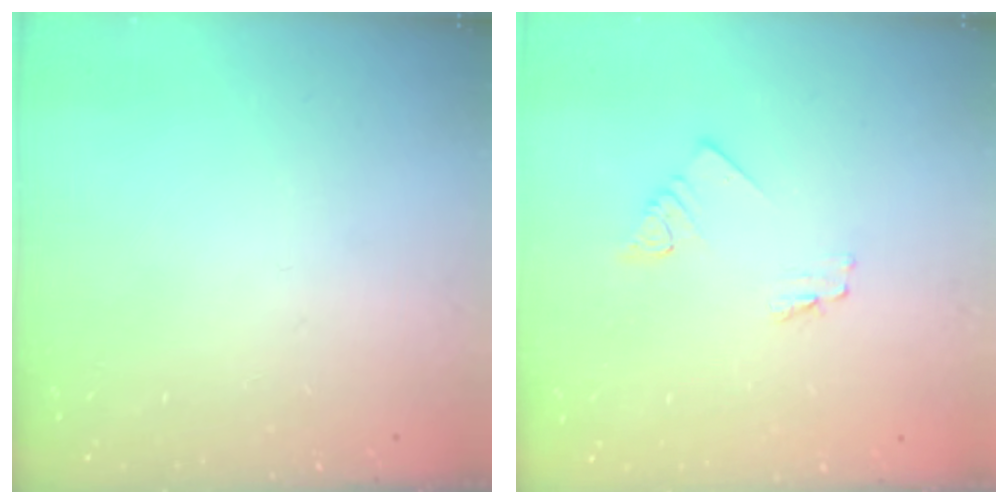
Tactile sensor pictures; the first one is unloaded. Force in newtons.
{"total": 1.6, "press": 1.6, "slide": 0.1}